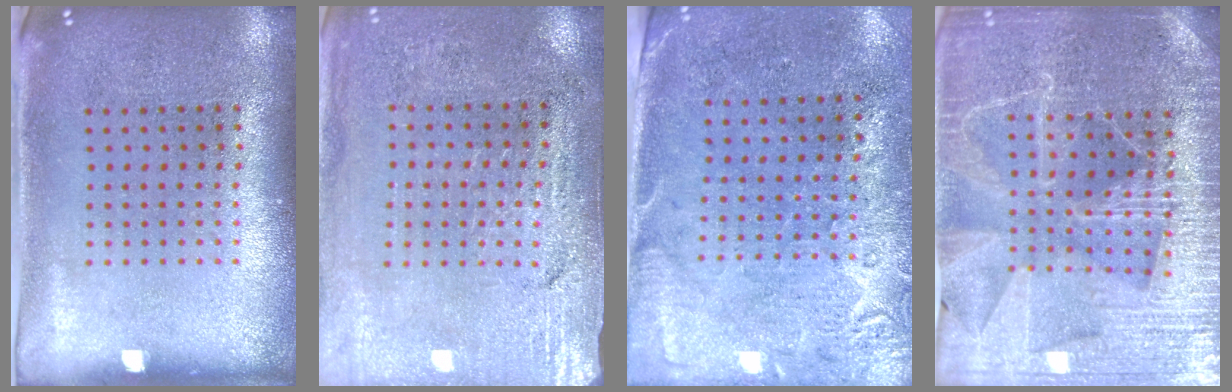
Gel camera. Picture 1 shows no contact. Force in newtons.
{"total": 3.2, "press": 3.1, "slide": 0.7}
{"total": 2.8, "press": 2.4, "slide": 1.5}
{"total": 4.4, "press": 4.2, "slide": 1.5}